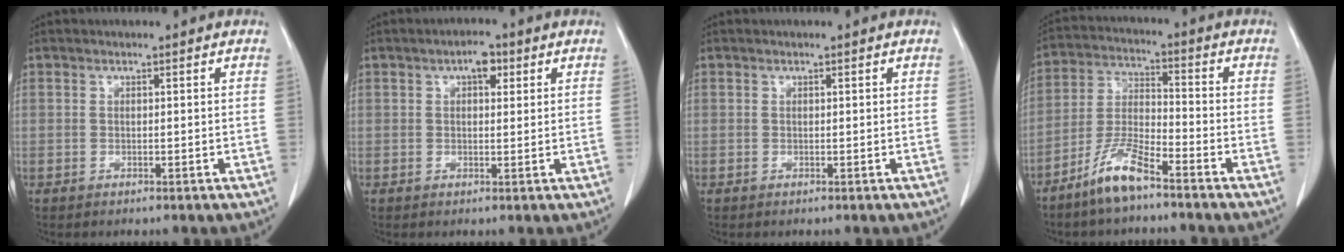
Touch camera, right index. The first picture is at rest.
{"total": 3.2, "force": [1.4, 1.4, 2.4], "torque": [-0.038, 0.009, 0.019]}
{"total": 0.0}
{"total": 8.2, "force": [-6.0, 1.2, 5.5], "torque": [-0.122, -0.014, -0.122]}